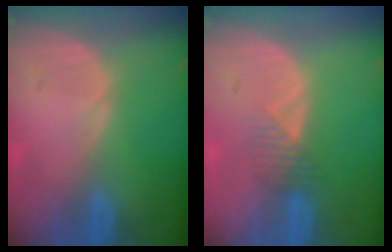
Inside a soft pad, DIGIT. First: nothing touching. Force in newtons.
{"total": 2.3, "press": 2.1, "slide": 1.0}